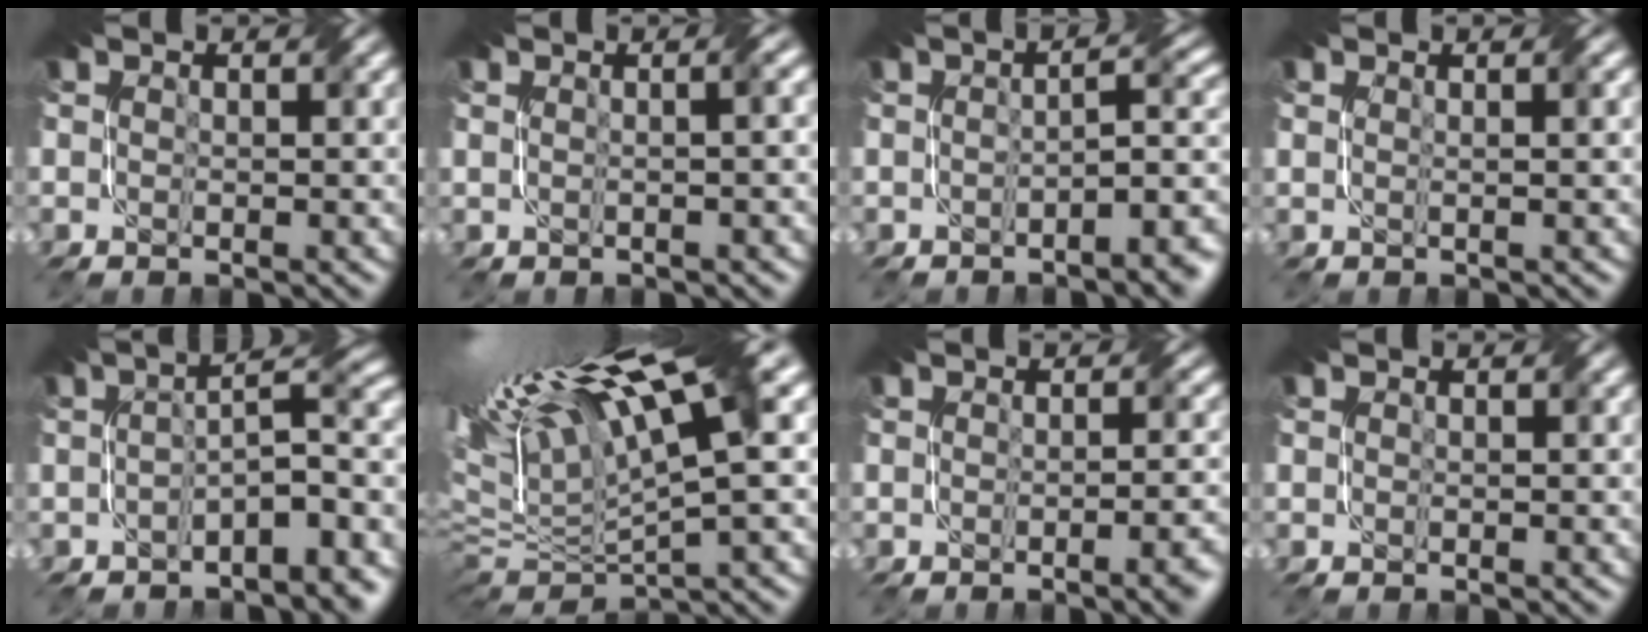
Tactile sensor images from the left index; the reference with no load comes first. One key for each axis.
{"total": 3.6, "fx": 0.7, "fy": 1.8, "fz": 3.0, "tx": -0.013, "ty": 0.022, "tz": -0.011}
{"total": 6.0, "fx": -2.2, "fy": 1.8, "fz": 5.3, "tx": -0.053, "ty": 0.010, "tz": -0.033}
{"total": 1.6, "fx": 0.6, "fy": 0.6, "fz": 1.4, "tx": -0.015, "ty": 0.001, "tz": -0.001}
{"total": 8.1, "fx": -2.8, "fy": 2.9, "fz": 7.0, "tx": -0.084, "ty": 0.013, "tz": -0.047}
{"total": 13.9, "fx": 5.1, "fy": 3.4, "fz": 12.5, "tx": -0.233, "ty": 0.033, "tz": 0.098}
{"total": 3.7, "fx": -1.3, "fy": 1.2, "fz": 3.2, "tx": -0.014, "ty": 0.004, "tz": -0.014}
{"total": 0.0}